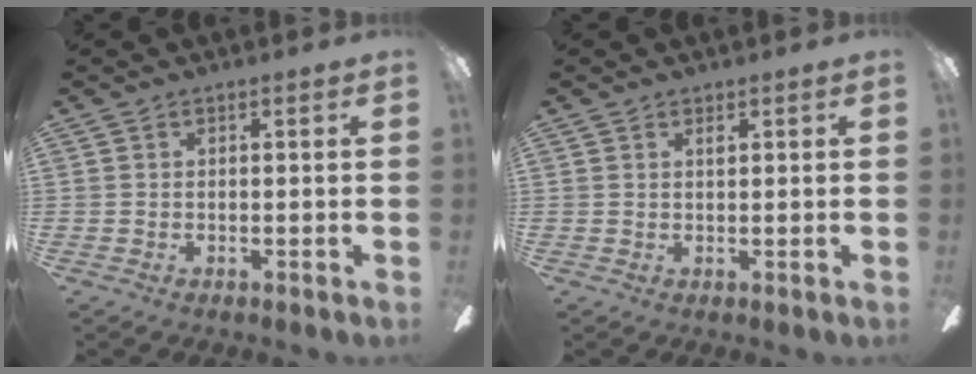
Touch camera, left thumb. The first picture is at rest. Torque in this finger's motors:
{"motor_torque": [0.11, 0.01, 0.40, -0.21, 0.00]}